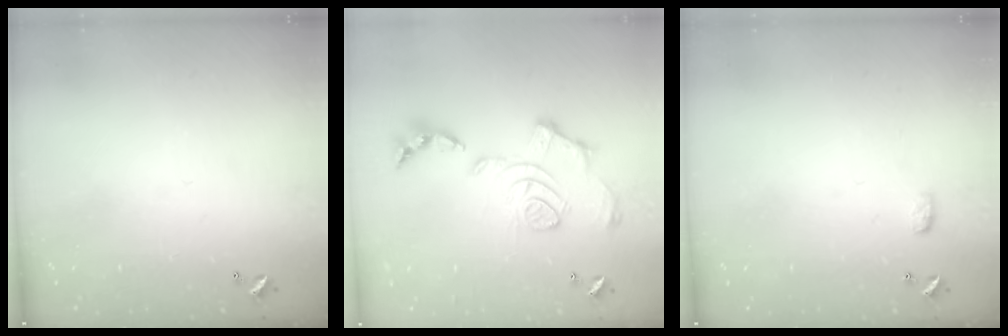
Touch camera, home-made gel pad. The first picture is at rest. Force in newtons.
{"total": 1.7, "press": 1.1, "slide": 1.3}
{"total": 3.4, "press": 3.4, "slide": 0.5}